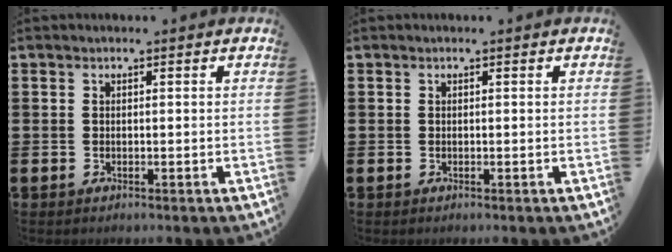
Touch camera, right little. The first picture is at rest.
{"total": 0.0}